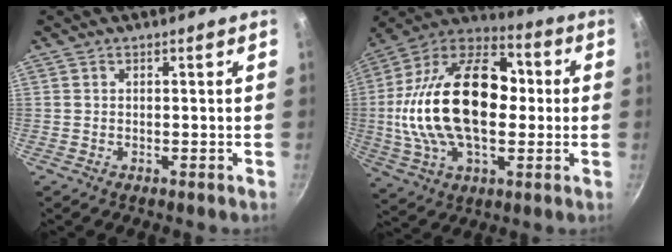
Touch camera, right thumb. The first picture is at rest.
{"total": 27.9, "force": [0.4, 16.5, 22.5], "torque": [-0.394, 0.037, -0.007]}